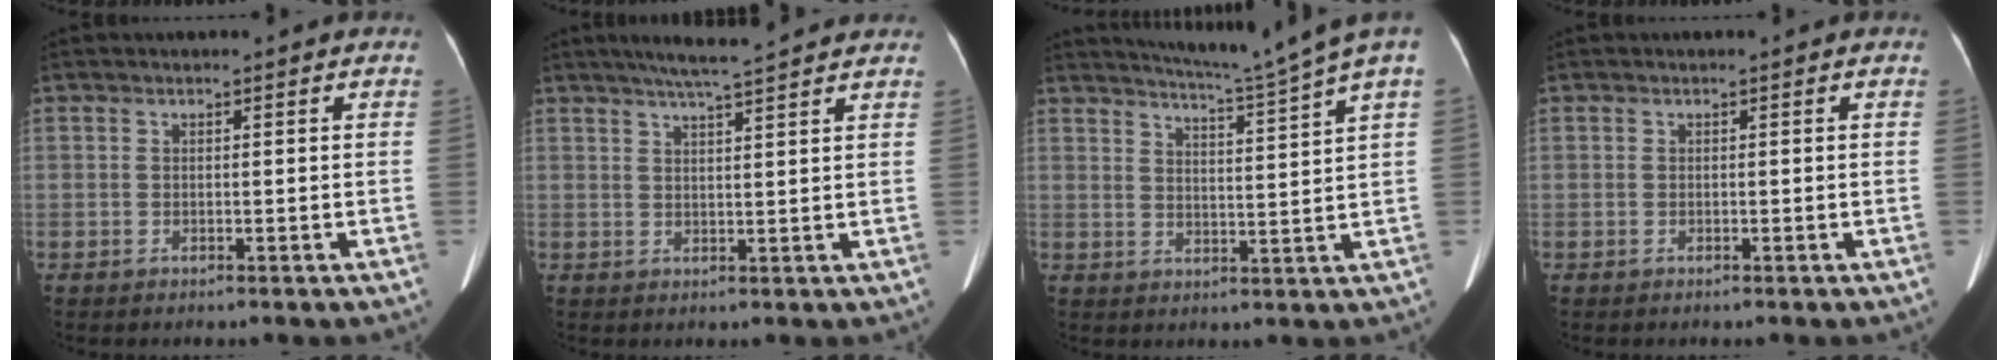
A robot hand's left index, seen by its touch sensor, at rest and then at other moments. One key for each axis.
{"total": 8.4, "fx": 7.2, "fy": -0.2, "fz": 4.2, "tx": -0.069, "ty": 0.027, "tz": 0.098}
{"total": 9.8, "fx": 8.4, "fy": -2.5, "fz": 4.3, "tx": -0.076, "ty": -0.026, "tz": 0.121}
{"total": 0.0}